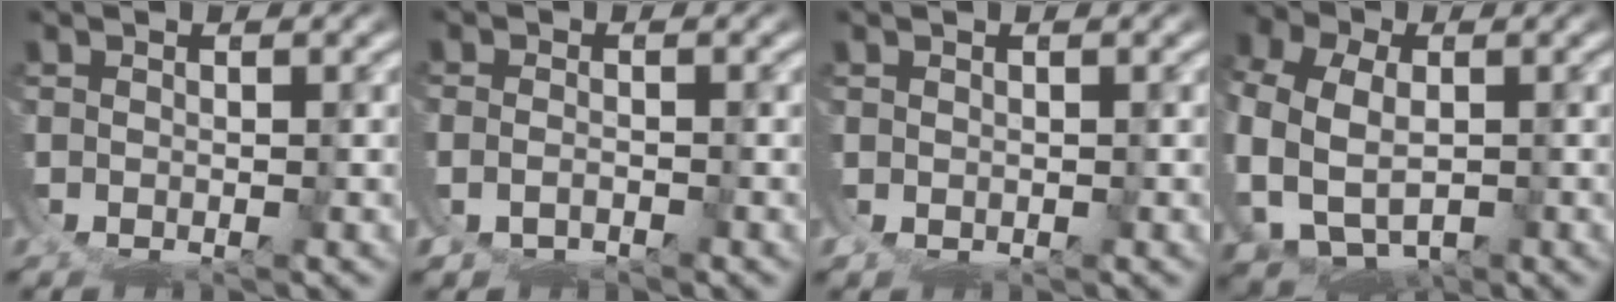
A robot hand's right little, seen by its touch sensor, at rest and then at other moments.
{"total": 2.6, "force": [-1.2, 2.3, 0.4], "torque": [-0.030, -0.017, -0.015]}
{"total": 0.9, "force": [0.8, -0.1, -0.3], "torque": [0.000, -0.003, 0.015]}
{"total": 7.9, "force": [-0.1, 7.0, 3.5], "torque": [-0.119, -0.039, 0.011]}